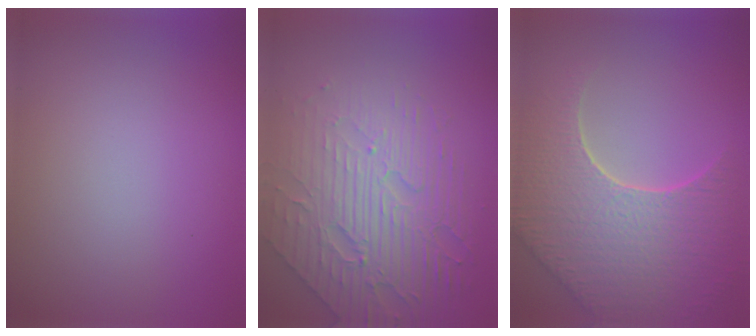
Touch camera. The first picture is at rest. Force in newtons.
{"total": 7.5, "press": 5.3, "slide": 5.4}
{"total": 8.8, "press": 6.2, "slide": 6.2}